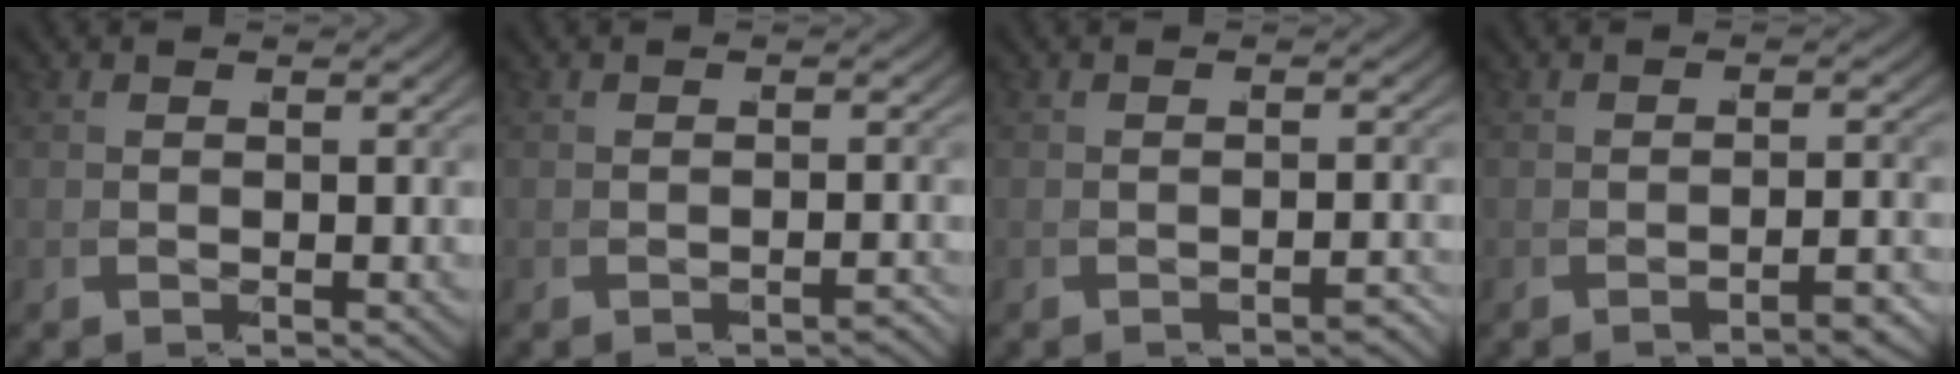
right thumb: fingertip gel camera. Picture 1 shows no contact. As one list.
[{"total": 1.3, "force": [-1.3, -0.2, -0.1], "torque": [-0.019, -0.007, -0.017]}, {"total": 1.5, "force": [-1.4, -0.7, -0.1], "torque": [-0.014, -0.004, -0.020]}, {"total": 2.2, "force": [-1.8, -1.0, 0.7], "torque": [-0.023, 0.001, -0.030]}]